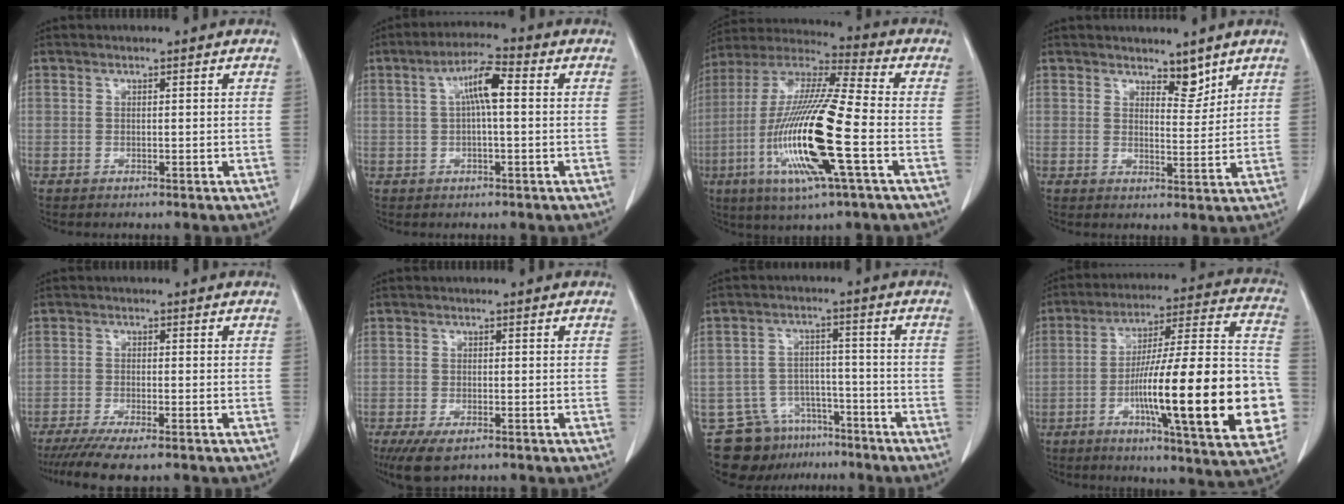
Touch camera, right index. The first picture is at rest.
{"total": 5.9, "force": [0.9, 1.0, 5.8], "torque": [-0.109, 0.018, 0.014]}
{"total": 20.9, "force": [-5.5, 1.6, 20.0], "torque": [-0.428, -0.024, -0.109]}
{"total": 3.5, "force": [2.9, 1.4, 1.3], "torque": [-0.015, -0.009, 0.049]}
{"total": 8.4, "force": [-6.6, 0.7, 5.0], "torque": [-0.074, -0.019, -0.104]}
{"total": 5.5, "force": [-3.6, 1.9, 3.6], "torque": [-0.066, -0.014, -0.055]}
{"total": 10.0, "force": [-7.3, 6.5, 2.1], "torque": [-0.033, 0.025, -0.109]}
{"total": 27.5, "force": [-6.3, 2.8, 26.6], "torque": [-0.343, 0.002, -0.098]}